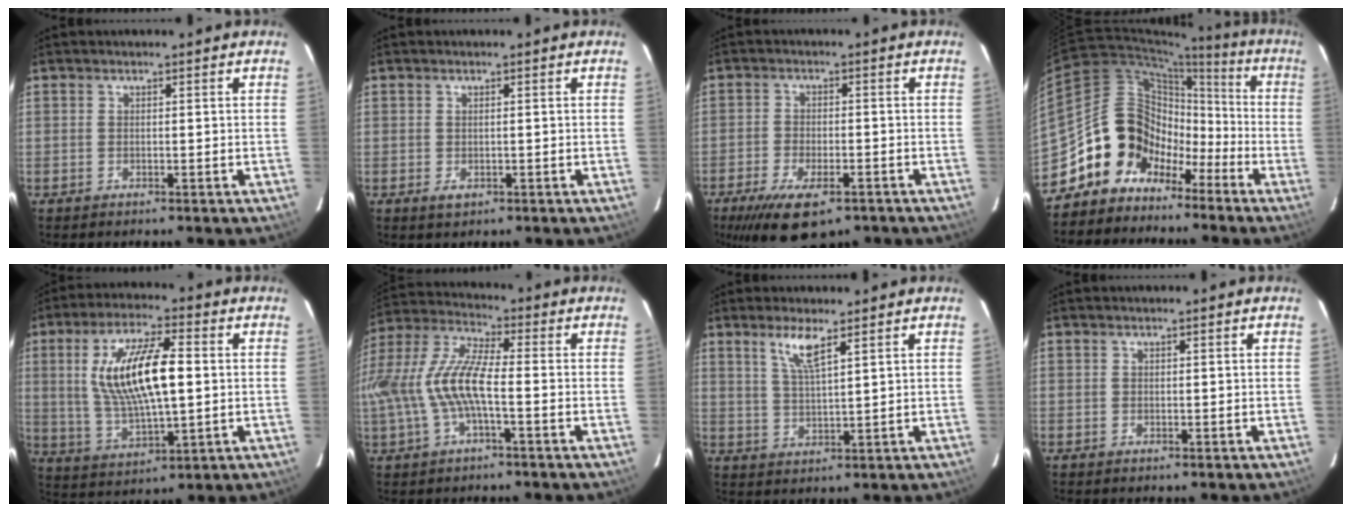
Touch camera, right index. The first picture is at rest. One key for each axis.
{"total": 1.6, "fx": -0.5, "fy": 1.3, "fz": 0.8, "tx": -0.014, "ty": -0.002, "tz": -0.007}
{"total": 12.4, "fx": -8.1, "fy": 4.9, "fz": 8.0, "tx": -0.172, "ty": -0.030, "tz": -0.130}
{"total": 13.2, "fx": -6.9, "fy": 10.7, "fz": 3.4, "tx": -0.072, "ty": 0.046, "tz": -0.125}
{"total": 15.7, "fx": 2.0, "fy": 5.3, "fz": 14.6, "tx": -0.277, "ty": 0.006, "tz": 0.047}
{"total": 12.6, "fx": -2.3, "fy": 3.4, "fz": 11.9, "tx": -0.250, "ty": 0.004, "tz": -0.042}
{"total": 5.1, "fx": 3.2, "fy": 0.5, "fz": 3.9, "tx": -0.079, "ty": -0.003, "tz": 0.065}
{"total": 0.0}